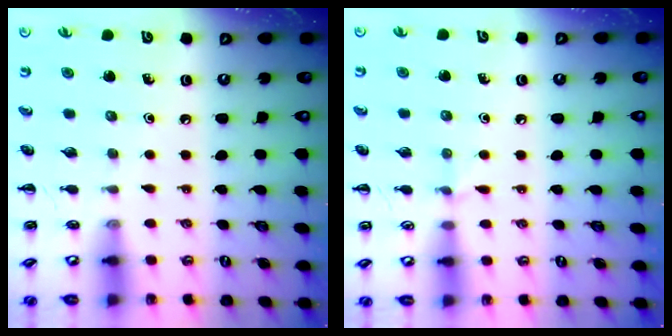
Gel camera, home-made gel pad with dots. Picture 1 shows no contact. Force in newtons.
{"total": 4.2, "press": 3.9, "slide": 1.6}